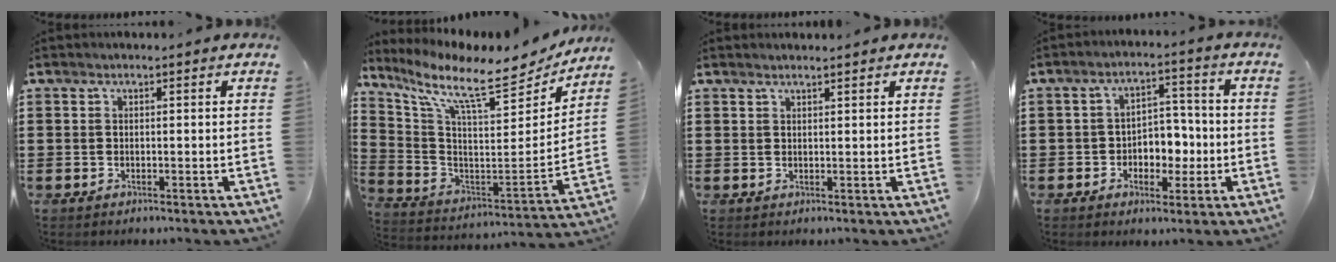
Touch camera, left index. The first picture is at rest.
{"total": 11.3, "force": [8.7, 2.0, 7.0], "torque": [-0.162, -0.062, 0.141]}
{"total": 1.1, "force": [1.0, 0.0, 0.4], "torque": [-0.008, 0.000, 0.020]}
{"total": 5.1, "force": [-1.3, 3.8, 3.0], "torque": [-0.056, 0.009, -0.029]}